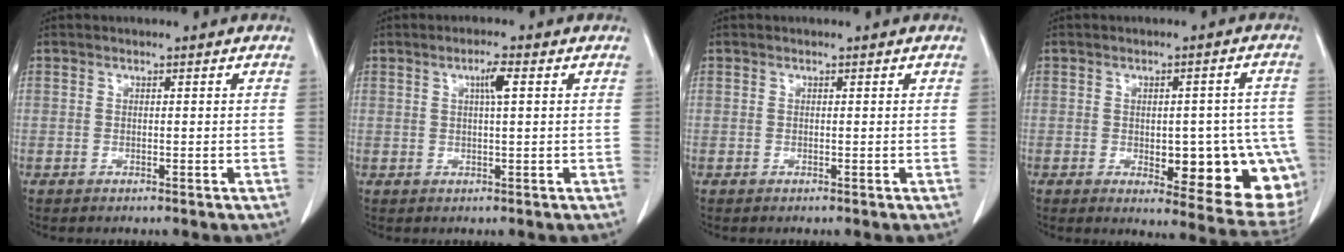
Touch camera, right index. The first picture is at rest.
{"total": 3.0, "force": [1.1, 0.3, 2.7], "torque": [-0.047, 0.001, 0.016]}
{"total": 0.0}
{"total": 16.0, "force": [-4.1, 5.9, 14.4], "torque": [-0.101, 0.013, -0.030]}